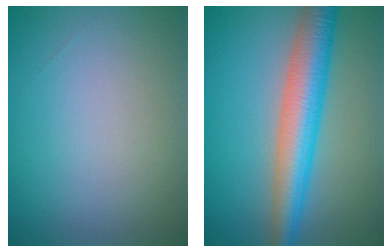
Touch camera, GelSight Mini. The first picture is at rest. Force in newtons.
{"total": 6.8, "press": 6.8, "slide": 0.1}